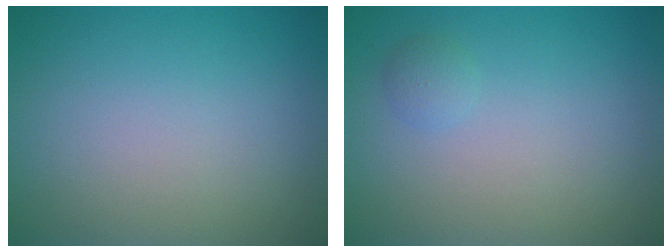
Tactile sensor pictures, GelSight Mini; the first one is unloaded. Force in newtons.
{"total": 0.9, "press": 0.9, "slide": 0.0}